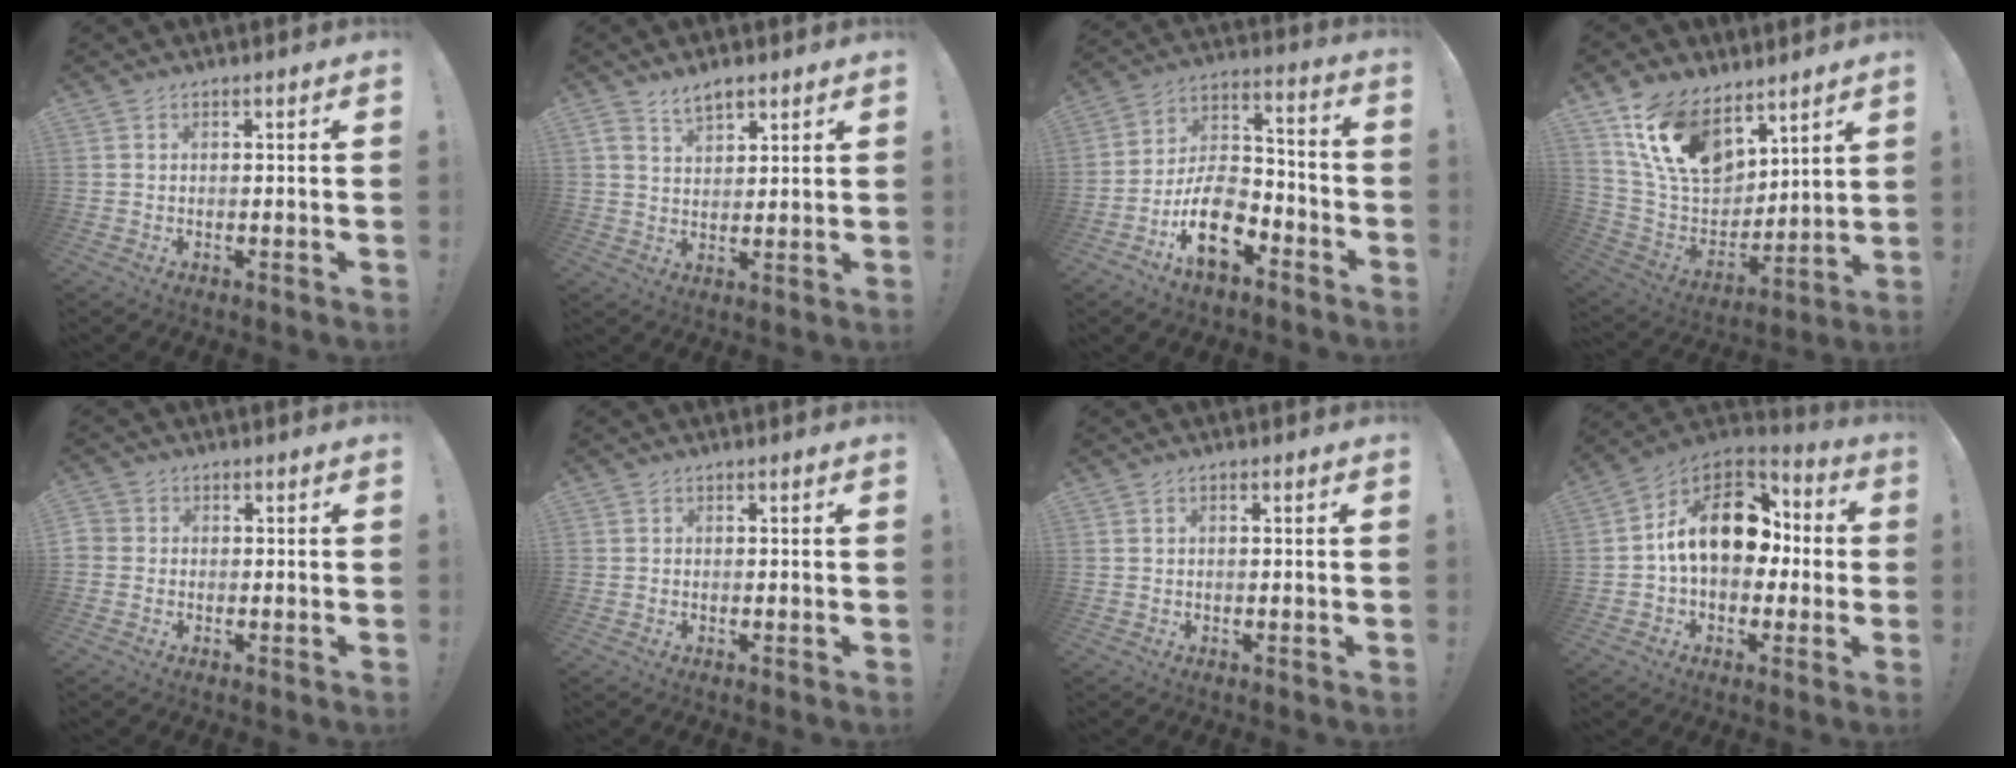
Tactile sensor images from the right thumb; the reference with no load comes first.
{"total": 5.6, "force": [4.0, 2.9, 2.5], "torque": [-0.039, -0.018, 0.074]}
{"total": 16.9, "force": [-8.3, 11.9, 8.8], "torque": [-0.128, 0.052, -0.130]}
{"total": 17.6, "force": [10.6, 10.3, 9.6], "torque": [-0.172, -0.061, 0.203]}
{"total": 2.6, "force": [-0.9, 2.2, 1.0], "torque": [-0.024, 0.006, -0.019]}
{"total": 1.2, "force": [-0.2, 1.2, 0.1], "torque": [-0.002, 0.003, -0.004]}
{"total": 0.7, "force": [-0.4, 0.4, 0.4], "torque": [-0.007, 0.002, -0.007]}
{"total": 19.0, "force": [3.2, 12.9, 13.6], "torque": [-0.208, 0.009, 0.063]}